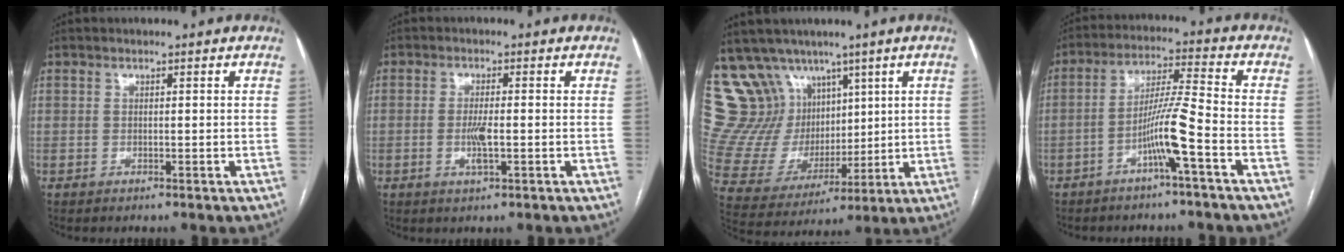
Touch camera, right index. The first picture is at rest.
{"total": 3.2, "force": [-0.6, 0.5, 3.1], "torque": [-0.066, -0.005, -0.011]}
{"total": 14.4, "force": [9.5, 9.9, 4.4], "torque": [-0.095, 0.048, 0.200]}
{"total": 7.9, "force": [-3.5, -0.9, 7.0], "torque": [-0.135, 0.012, -0.067]}